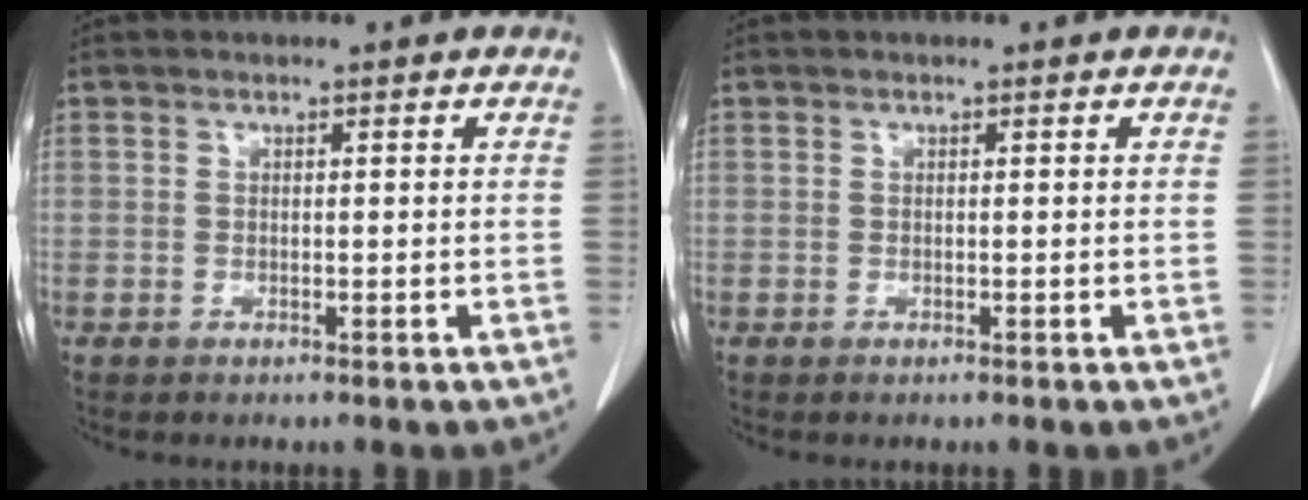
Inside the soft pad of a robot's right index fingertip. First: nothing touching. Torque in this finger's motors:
{"motor_torque": [0.00, 0.00, 0.00, 0.00]}